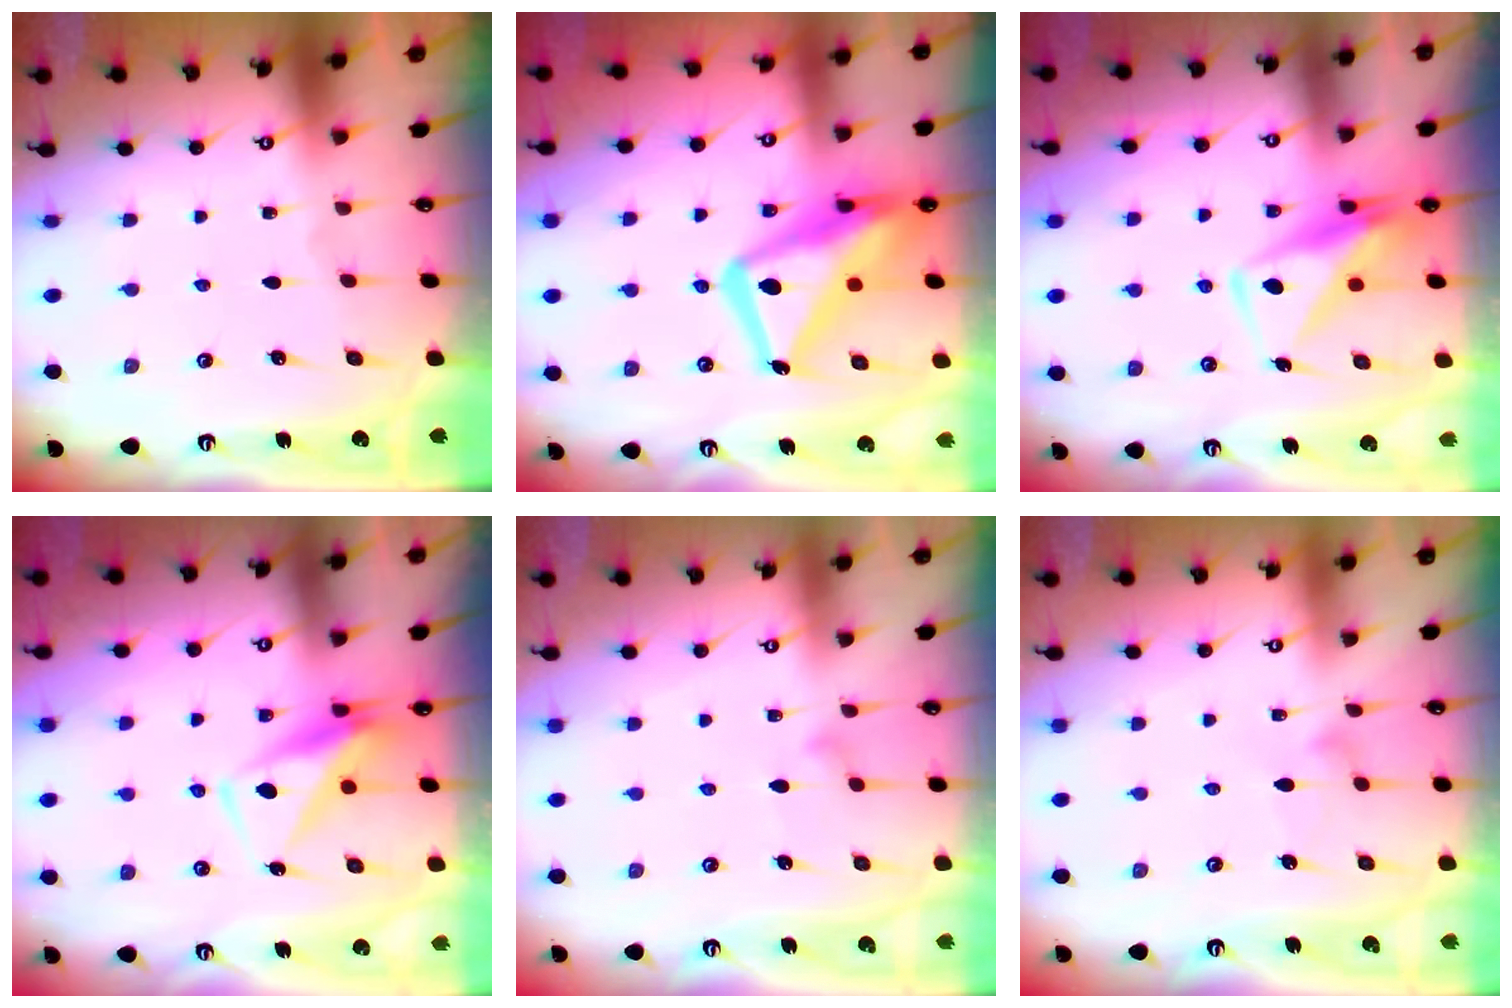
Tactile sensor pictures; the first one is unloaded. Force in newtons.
{"total": 19.8, "press": 19.8, "slide": 1.8}
{"total": 10.0, "press": 10.0, "slide": 1.2}
{"total": 8.7, "press": 8.6, "slide": 1.4}
{"total": 9.0, "press": 9.0, "slide": 0.4}
{"total": 4.7, "press": 4.7, "slide": 0.3}